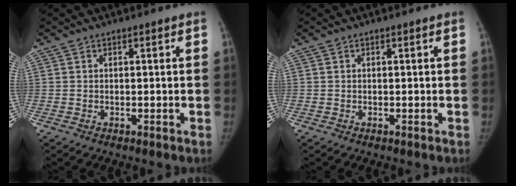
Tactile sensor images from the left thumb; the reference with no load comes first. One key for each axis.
{"total": 0.0}